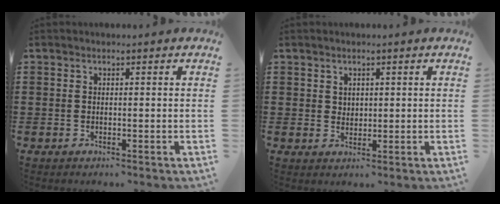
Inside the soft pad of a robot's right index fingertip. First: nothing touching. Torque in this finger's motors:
{"motor_torque": [-0.49, 0.72, -0.05, -0.01]}